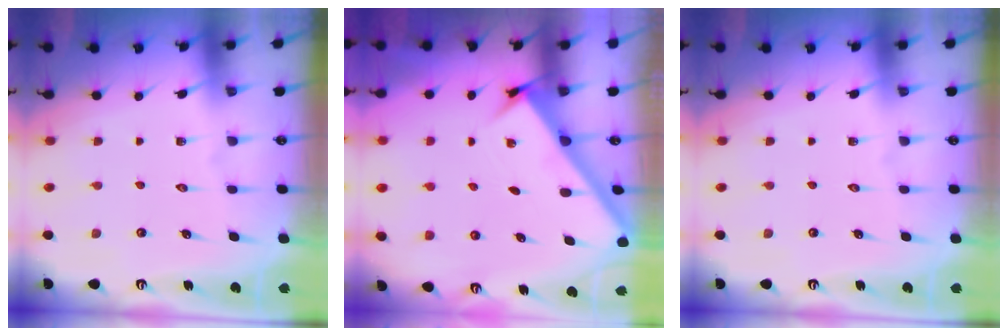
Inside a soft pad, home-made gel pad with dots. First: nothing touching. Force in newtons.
{"total": 2.2, "press": 2.2, "slide": 0.2}
{"total": 0.0}